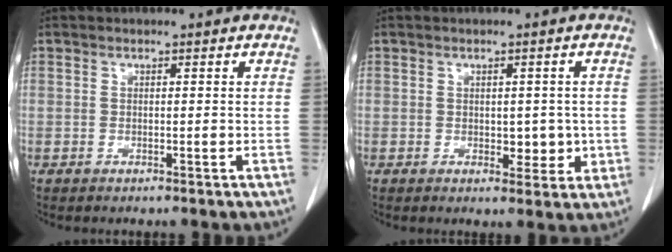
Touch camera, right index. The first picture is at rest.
{"total": 3.8, "force": [-0.4, 2.4, 3.0], "torque": [-0.028, 0.000, 0.003]}